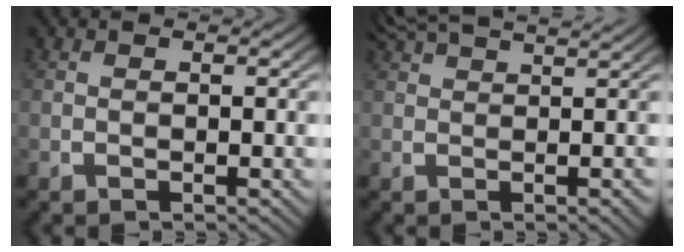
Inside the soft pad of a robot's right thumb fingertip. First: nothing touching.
{"total": 3.5, "force": [2.8, 0.3, 2.1], "torque": [-0.027, 0.005, 0.050]}